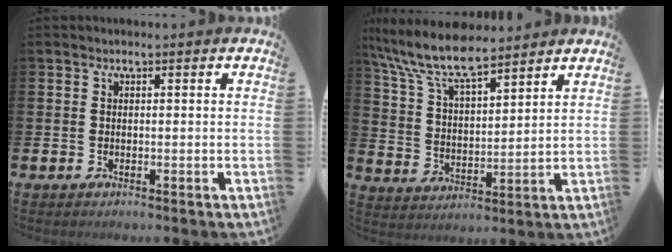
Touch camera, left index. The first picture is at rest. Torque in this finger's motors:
{"motor_torque": [1.11, -1.03, 0.74, 0.21]}